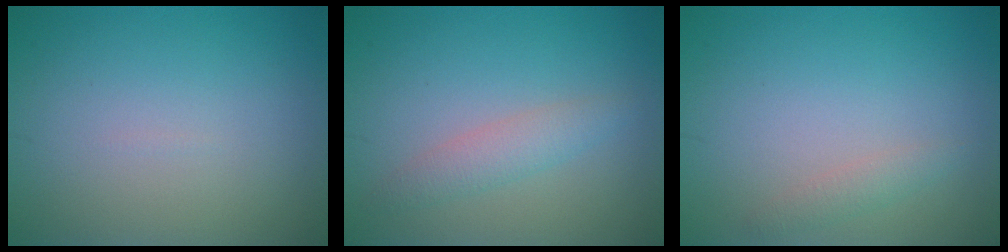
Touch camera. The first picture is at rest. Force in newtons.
{"total": 2.1, "press": 2.1, "slide": 0.1}
{"total": 1.1, "press": 1.1, "slide": 0.1}